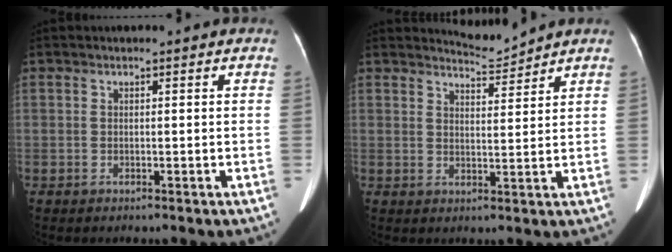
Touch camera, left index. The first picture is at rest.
{"total": 3.4, "force": [3.3, -0.7, -0.6], "torque": [0.002, -0.013, 0.060]}